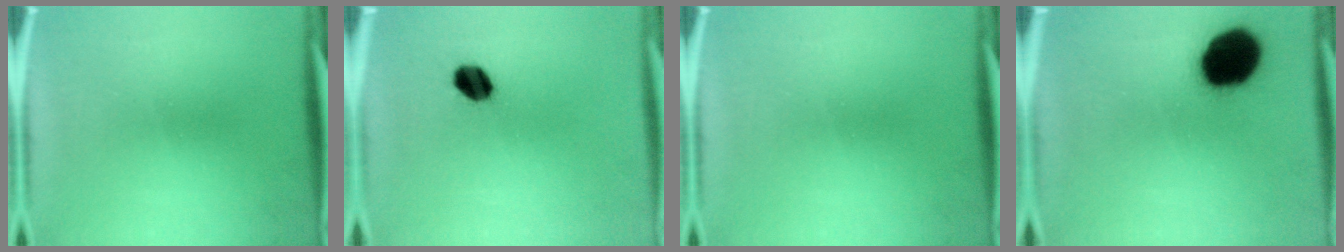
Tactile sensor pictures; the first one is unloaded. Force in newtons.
{"total": 6.1}
{"total": 0.0}
{"total": 19.7}